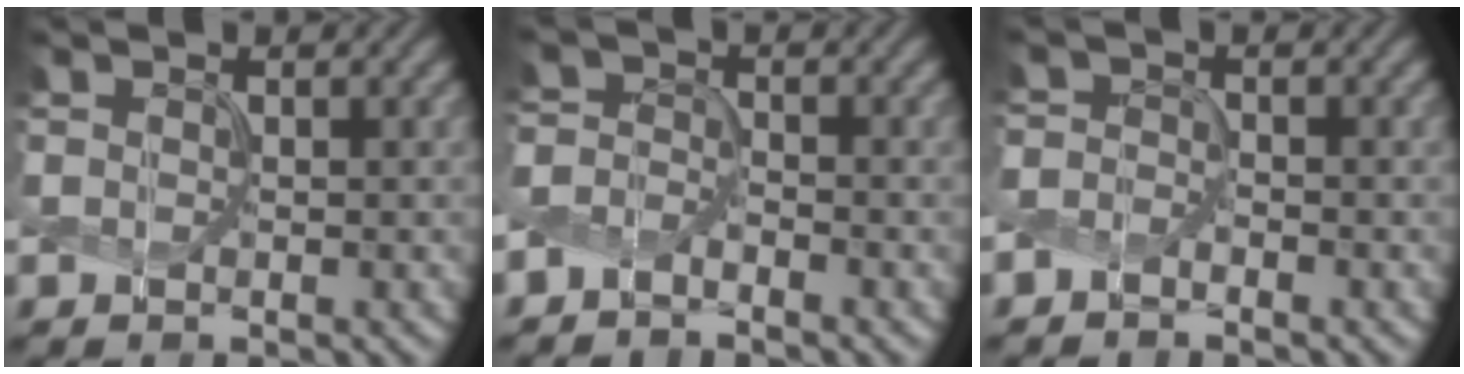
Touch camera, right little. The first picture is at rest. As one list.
[{"total": 2.3, "force": [-2.2, -0.3, 0.3], "torque": [-0.011, -0.001, -0.049]}, {"total": 1.8, "force": [-1.8, -0.4, 0.0], "torque": [-0.004, -0.002, -0.038]}]